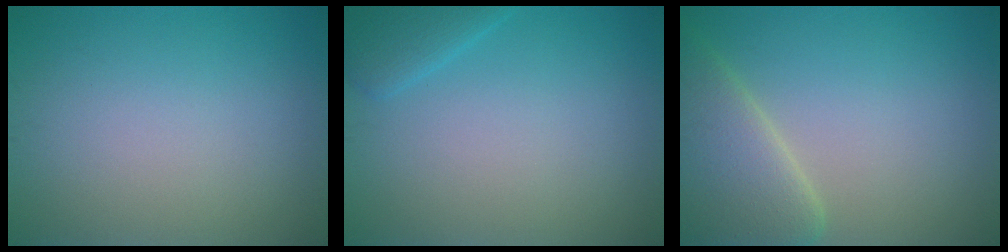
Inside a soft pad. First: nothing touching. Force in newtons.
{"total": 2.0, "press": 2.0, "slide": 0.1}
{"total": 6.3, "press": 6.3, "slide": 0.5}